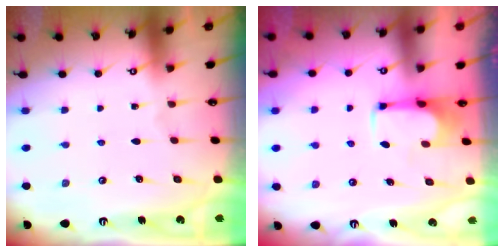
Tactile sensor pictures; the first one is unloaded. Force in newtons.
{"total": 3.7, "press": 3.6, "slide": 0.7}